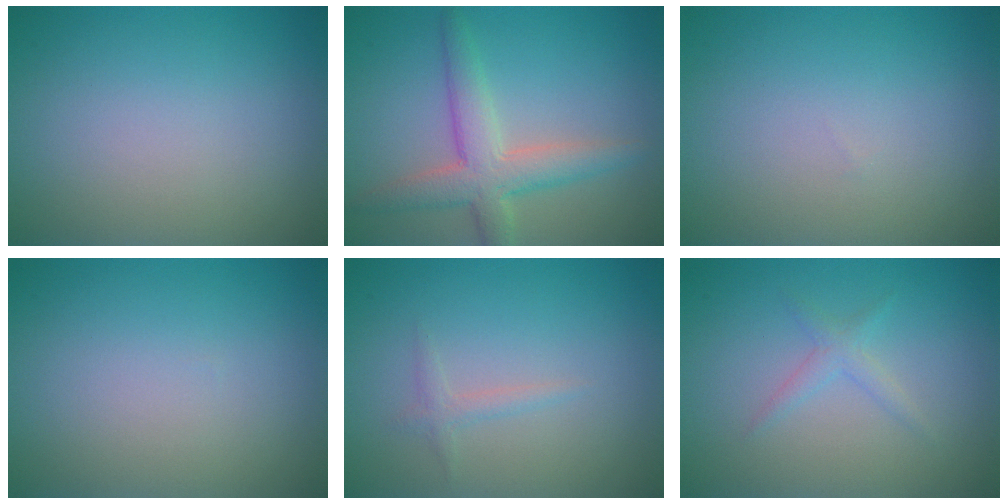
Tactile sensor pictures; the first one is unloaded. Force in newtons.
{"total": 4.6, "press": 4.6, "slide": 0.4}
{"total": 0.0}
{"total": 0.0}
{"total": 1.0, "press": 1.0, "slide": 0.0}
{"total": 1.3, "press": 1.3, "slide": 0.0}